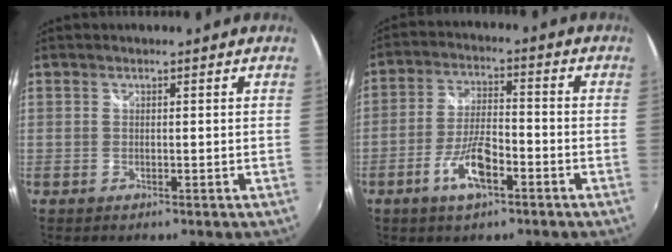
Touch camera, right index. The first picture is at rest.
{"total": 8.7, "force": [-4.4, 2.8, 7.0], "torque": [-0.144, 0.000, -0.080]}